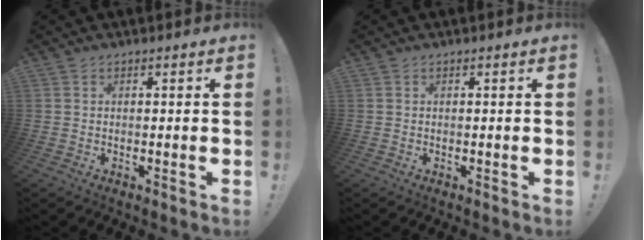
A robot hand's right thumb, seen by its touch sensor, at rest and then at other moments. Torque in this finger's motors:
{"motor_torque": [-0.03, 0.03, 0.08, -0.02, 0.04]}